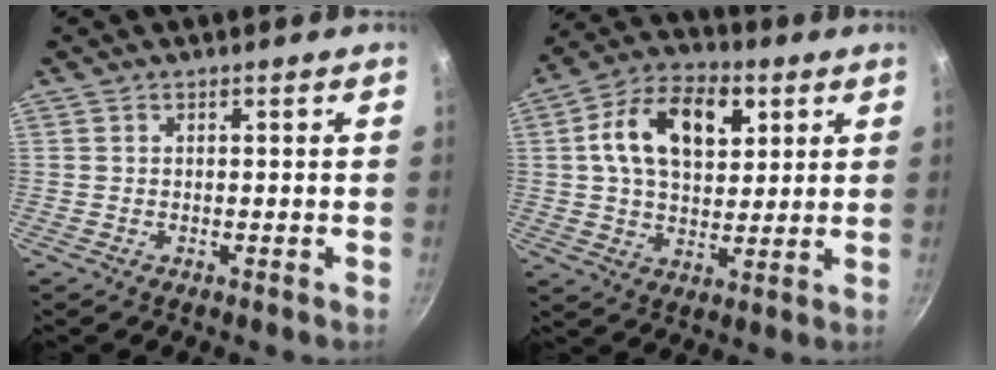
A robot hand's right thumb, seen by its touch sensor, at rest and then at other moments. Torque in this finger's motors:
{"motor_torque": [0.65, 3.03, 0.79, -0.48, 0.47]}